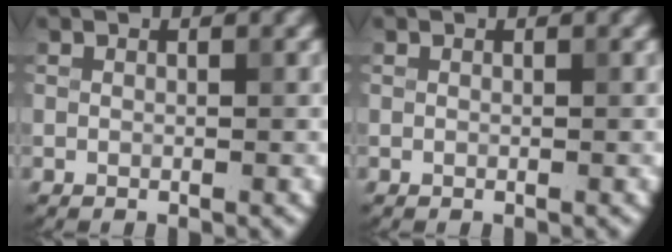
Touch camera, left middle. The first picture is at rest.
{"total": 0.0}